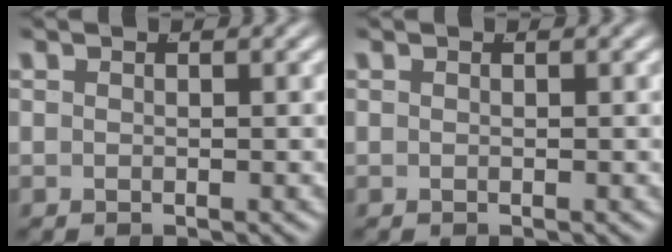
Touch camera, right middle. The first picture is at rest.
{"total": 1.0, "force": [-0.2, -0.9, -0.3], "torque": [0.012, -0.012, 0.006]}